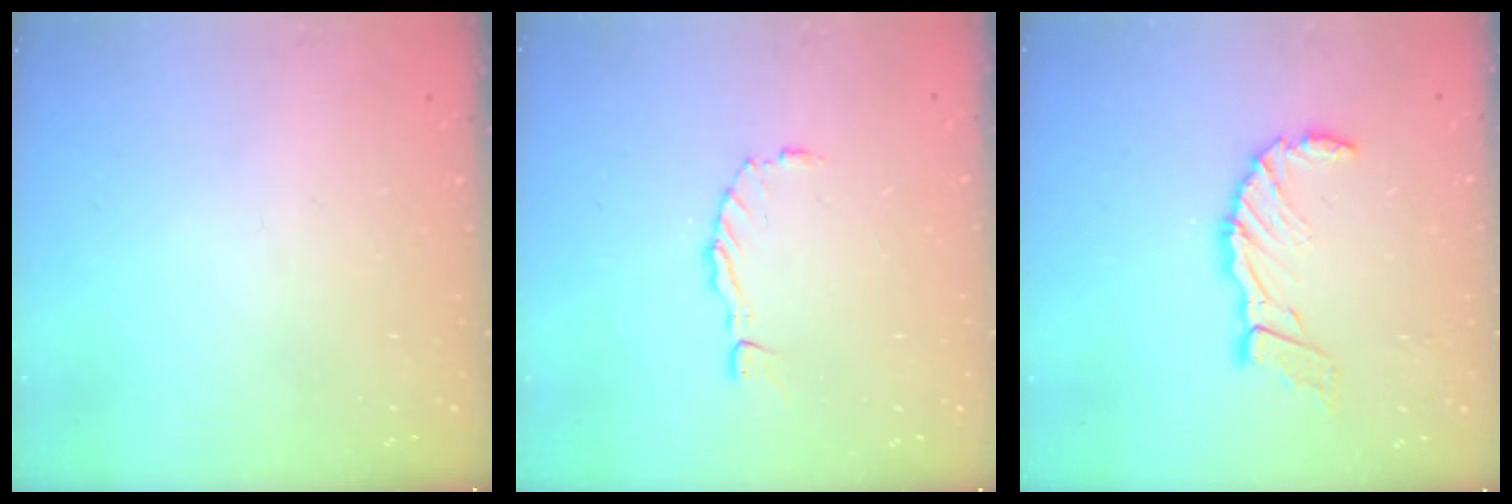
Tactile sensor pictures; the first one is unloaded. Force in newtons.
{"total": 0.6, "press": 0.6, "slide": 0.1}
{"total": 10.7, "press": 10.6, "slide": 1.4}